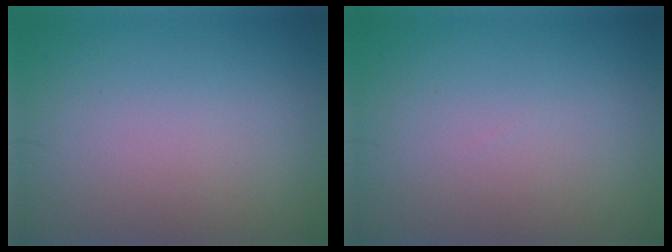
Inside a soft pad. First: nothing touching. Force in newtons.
{"total": 0.0}